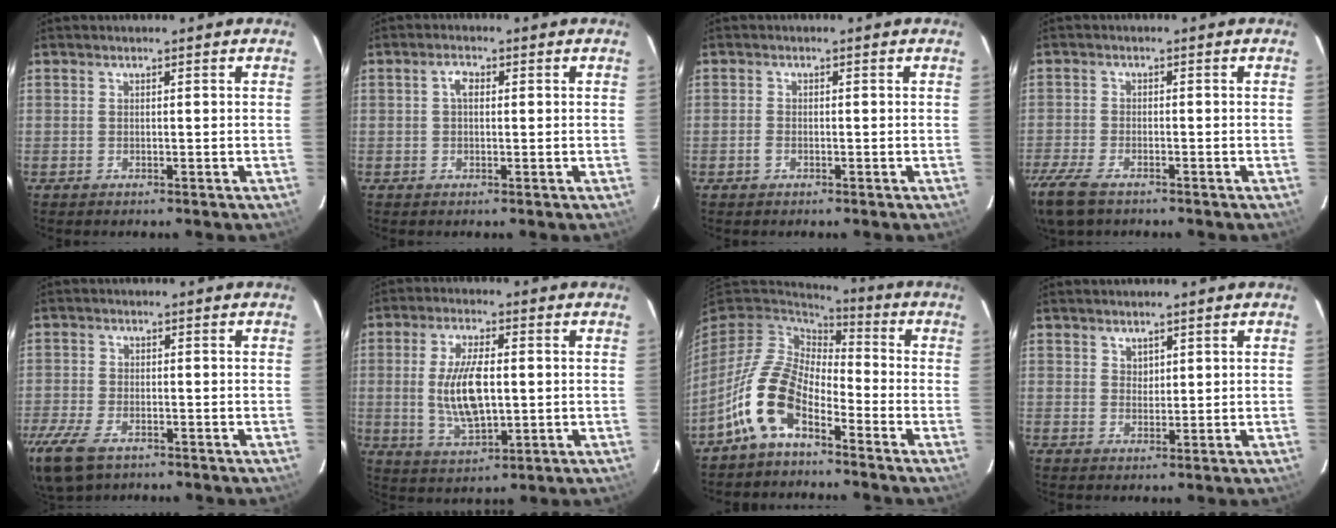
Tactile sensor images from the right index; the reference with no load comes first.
{"total": 2.1, "force": [0.3, 1.3, 1.7], "torque": [-0.032, 0.009, 0.005]}
{"total": 1.3, "force": [-0.8, 0.8, 0.6], "torque": [-0.011, 0.000, -0.017]}
{"total": 9.4, "force": [-6.9, 3.6, 5.4], "torque": [-0.146, -0.034, -0.136]}
{"total": 11.3, "force": [-7.3, 5.6, 6.6], "torque": [-0.178, -0.036, -0.138]}
{"total": 11.1, "force": [-0.1, 4.7, 10.0], "torque": [-0.197, -0.004, 0.005]}
{"total": 12.5, "force": [-6.9, 6.1, 8.5], "torque": [-0.173, 0.010, -0.145]}
{"total": 1.7, "force": [1.2, 1.2, 0.3], "torque": [0.001, 0.003, 0.021]}